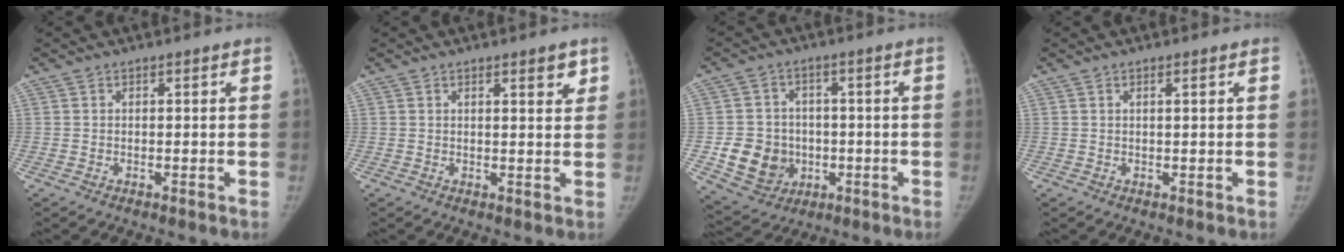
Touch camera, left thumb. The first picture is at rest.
{"total": 3.0, "force": [1.8, 0.9, 2.3], "torque": [-0.021, -0.010, 0.023]}
{"total": 11.0, "force": [-2.0, 9.7, 4.7], "torque": [-0.049, 0.006, -0.021]}
{"total": 0.9, "force": [0.4, 0.0, 0.8], "torque": [-0.015, 0.003, 0.007]}